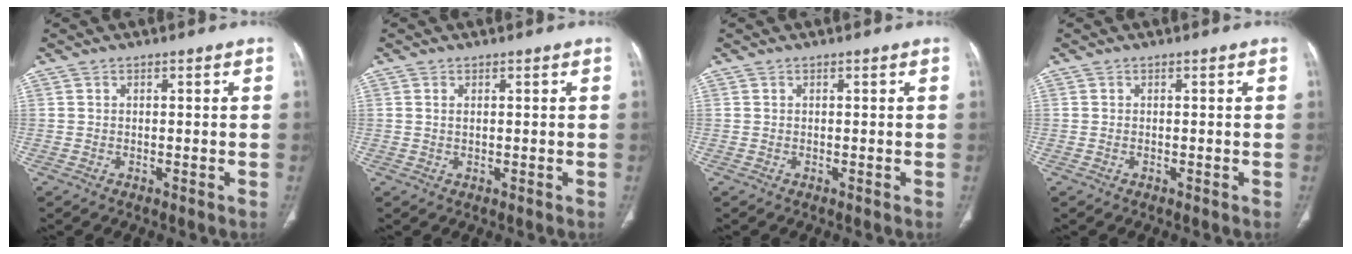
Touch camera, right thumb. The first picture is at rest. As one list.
[{"total": 0.8, "force": [0.3, 0.4, 0.7], "torque": [-0.017, 0.003, 0.007]}, {"total": 0.0}, {"total": 0.0}]